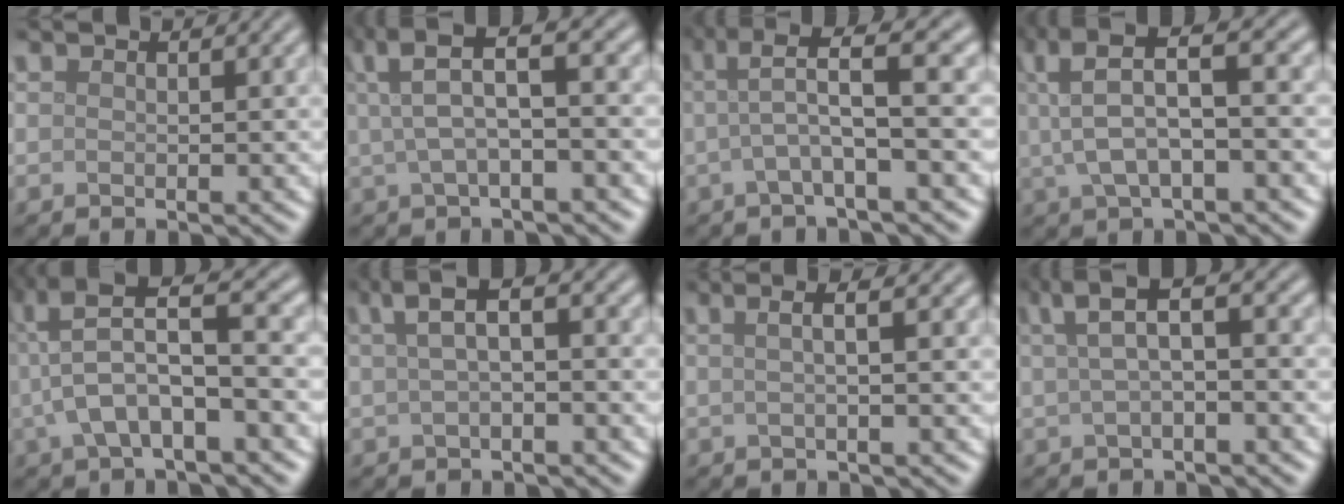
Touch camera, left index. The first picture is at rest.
{"total": 5.7, "force": [2.0, 1.6, 5.1], "torque": [-0.093, 0.019, 0.031]}
{"total": 4.9, "force": [1.1, 0.7, 4.7], "torque": [-0.083, 0.017, 0.015]}
{"total": 7.3, "force": [2.4, 2.6, 6.4], "torque": [-0.133, 0.017, 0.038]}
{"total": 7.8, "force": [0.5, 2.4, 7.4], "torque": [-0.136, 0.021, 0.000]}
{"total": 3.6, "force": [0.9, 1.1, 3.3], "torque": [-0.057, 0.016, 0.011]}
{"total": 2.8, "force": [0.6, 1.0, 2.6], "torque": [-0.028, 0.003, -0.008]}
{"total": 4.4, "force": [1.2, 1.4, 4.0], "torque": [-0.069, 0.019, 0.013]}